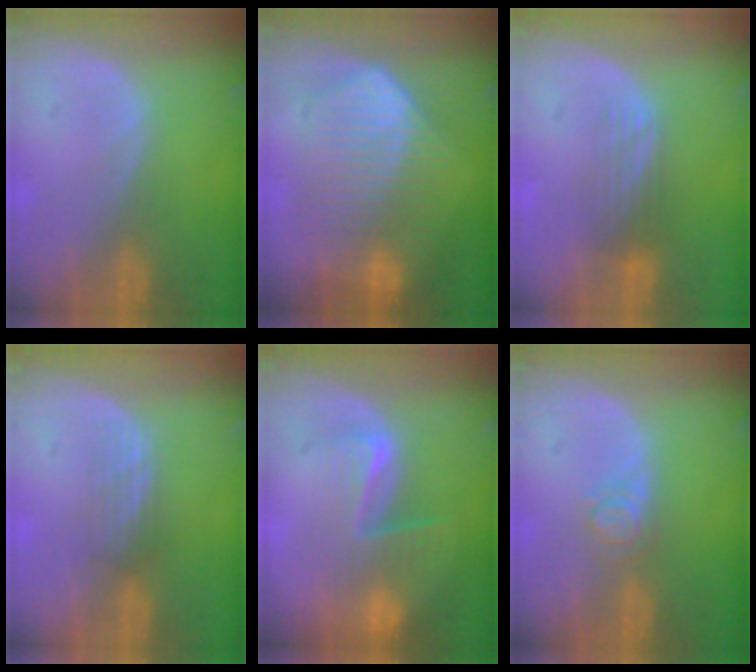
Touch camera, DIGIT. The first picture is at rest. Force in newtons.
{"total": 10.5, "press": 10.5, "slide": 0.6}
{"total": 3.7, "press": 3.0, "slide": 2.2}
{"total": 2.4, "press": 2.3, "slide": 0.5}
{"total": 7.1, "press": 6.9, "slide": 1.9}
{"total": 2.6, "press": 2.6, "slide": 0.3}